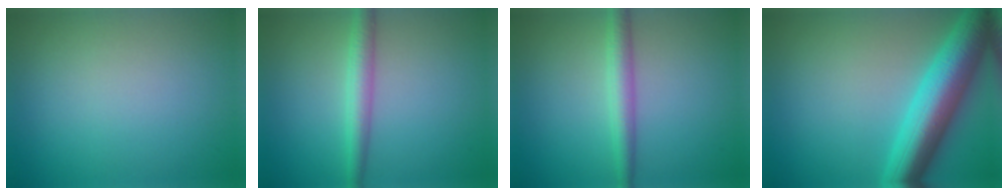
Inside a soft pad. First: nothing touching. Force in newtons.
{"total": 2.8, "press": 2.8, "slide": 0.1}
{"total": 2.8, "press": 2.8, "slide": 0.0}
{"total": 8.9, "press": 8.9, "slide": 0.1}